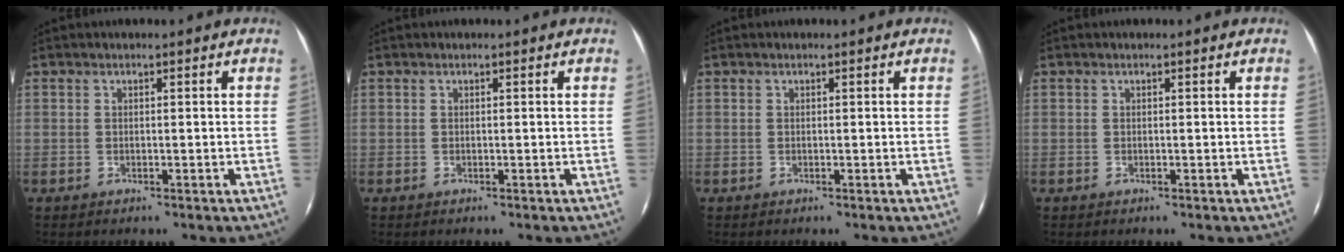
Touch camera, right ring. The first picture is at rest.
{"total": 0.0}
{"total": 0.0}
{"total": 0.0}